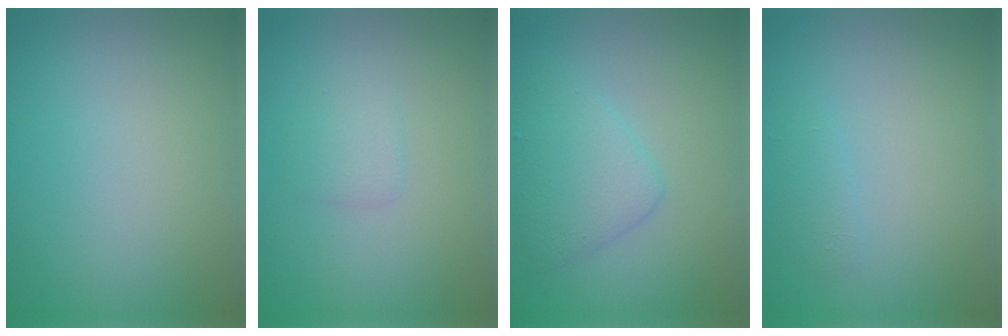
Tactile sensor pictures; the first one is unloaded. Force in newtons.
{"total": 1.3, "press": 1.2, "slide": 0.0}
{"total": 1.9, "press": 1.9, "slide": 0.1}
{"total": 0.9, "press": 0.9, "slide": 0.0}